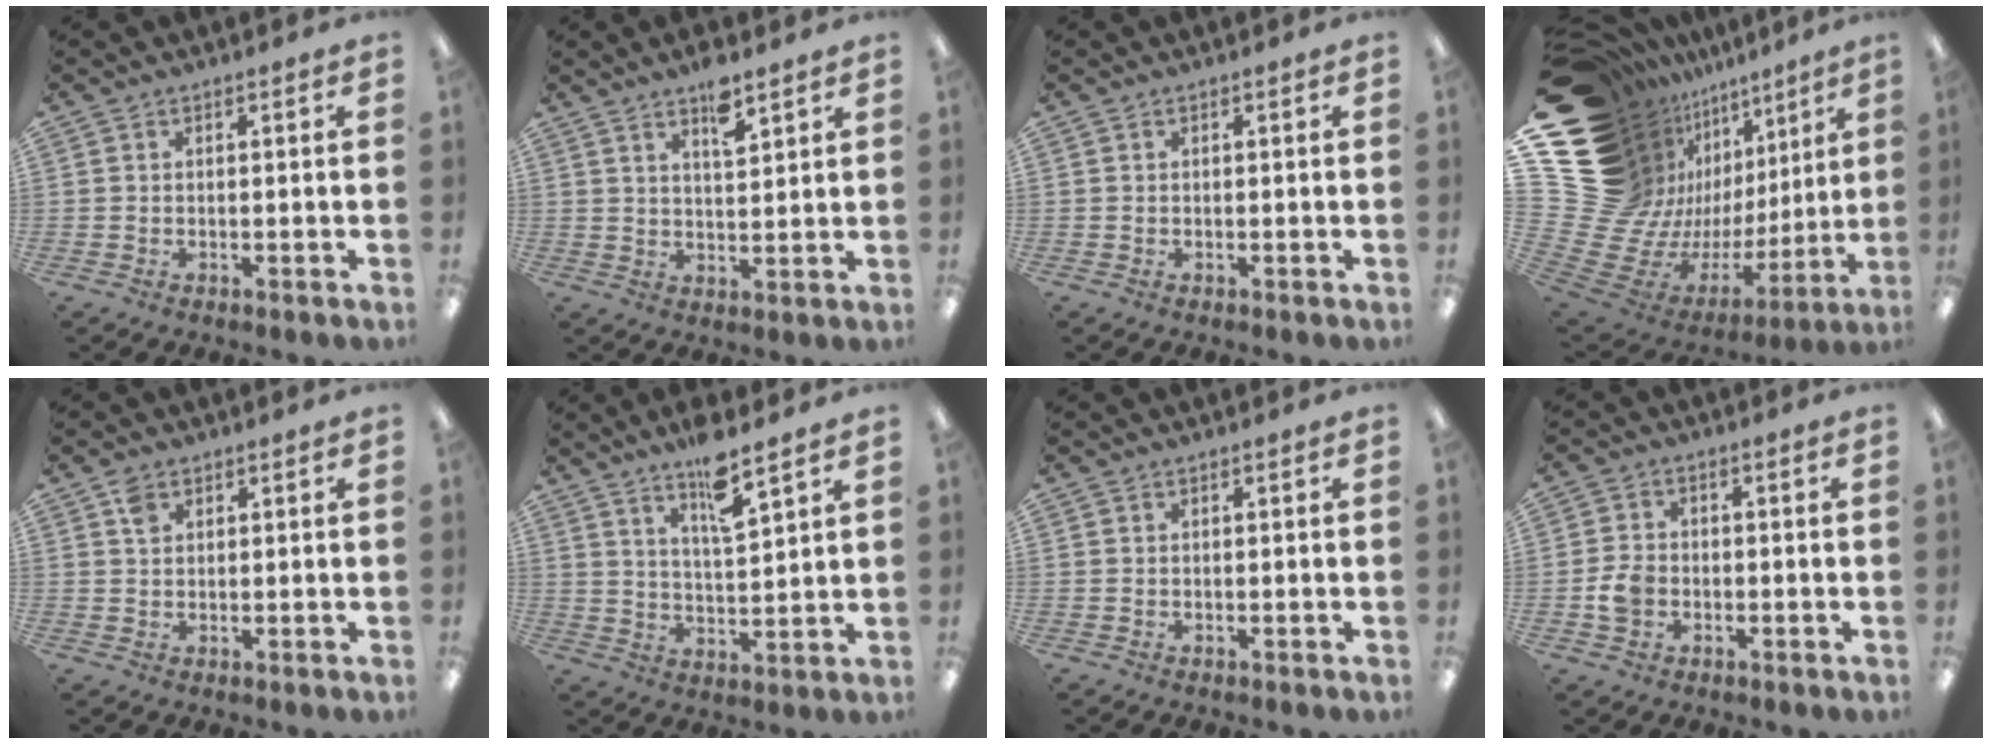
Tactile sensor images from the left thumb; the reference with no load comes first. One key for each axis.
{"total": 6.4, "fx": 4.8, "fy": 1.9, "fz": 3.7, "tx": -0.052, "ty": -0.031, "tz": 0.081}
{"total": 0.0}
{"total": 23.6, "fx": 8.1, "fy": 17.7, "fz": 13.3, "tx": -0.226, "ty": -0.125, "tz": 0.220}
{"total": 2.4, "fx": 1.4, "fy": 1.6, "fz": 1.0, "tx": -0.023, "ty": 0.001, "tz": 0.027}
{"total": 8.9, "fx": 6.8, "fy": 1.6, "fz": 5.4, "tx": -0.092, "ty": -0.041, "tz": 0.116}
{"total": 0.0}
{"total": 4.6, "fx": -1.1, "fy": 3.7, "fz": 2.5, "tx": -0.049, "ty": 0.006, "tz": -0.020}